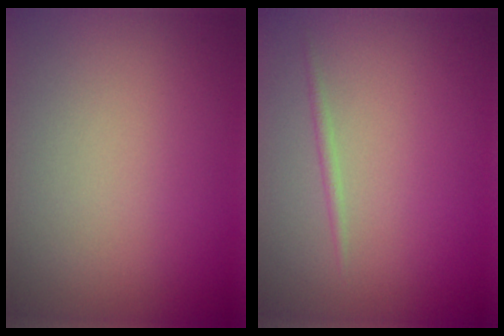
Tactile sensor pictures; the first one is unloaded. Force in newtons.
{"total": 0.7, "press": 0.7, "slide": 0.0}